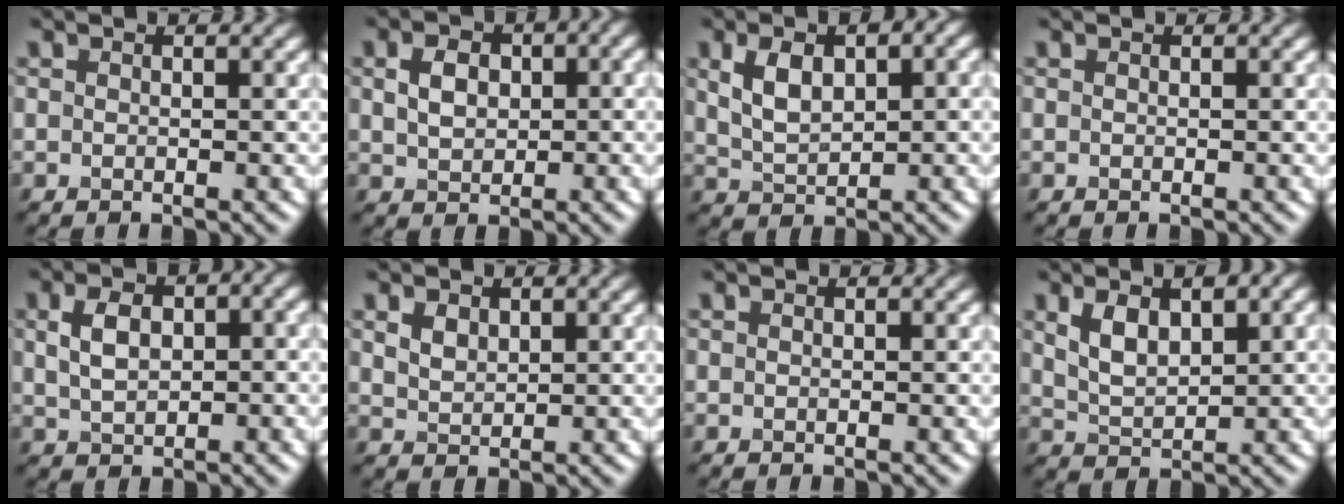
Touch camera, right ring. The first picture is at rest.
{"total": 3.7, "force": [0.6, 2.6, 2.7], "torque": [-0.051, 0.004, 0.012]}
{"total": 5.3, "force": [1.6, 2.7, 4.2], "torque": [-0.082, 0.004, 0.033]}
{"total": 0.0}
{"total": 5.5, "force": [1.0, 3.4, 4.3], "torque": [-0.078, 0.013, 0.024]}
{"total": 1.8, "force": [1.0, 1.2, 0.9], "torque": [-0.020, 0.000, 0.022]}
{"total": 0.0}
{"total": 4.4, "force": [1.8, 2.1, 3.5], "torque": [-0.072, 0.001, 0.037]}